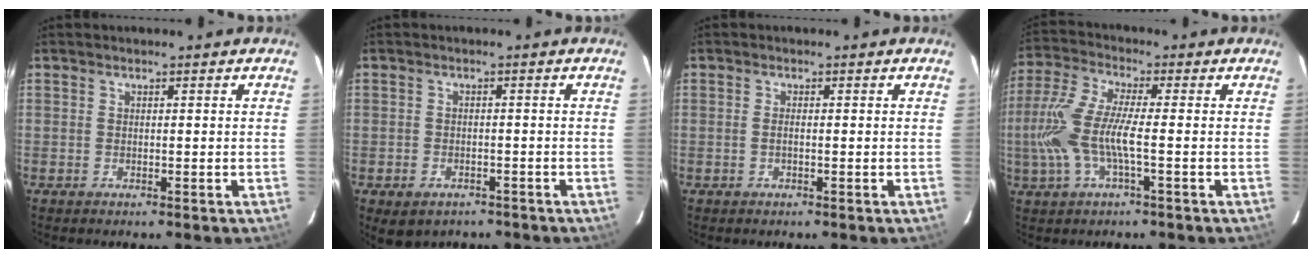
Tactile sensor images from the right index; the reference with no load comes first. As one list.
[{"total": 5.5, "force": [-3.5, 3.6, 2.3], "torque": [-0.050, -0.007, -0.043]}, {"total": 1.0, "force": [-0.3, 0.1, 0.9], "torque": [-0.018, 0.001, -0.005]}, {"total": 11.2, "force": [-2.2, 2.1, 10.8], "torque": [-0.235, -0.002, -0.042]}]